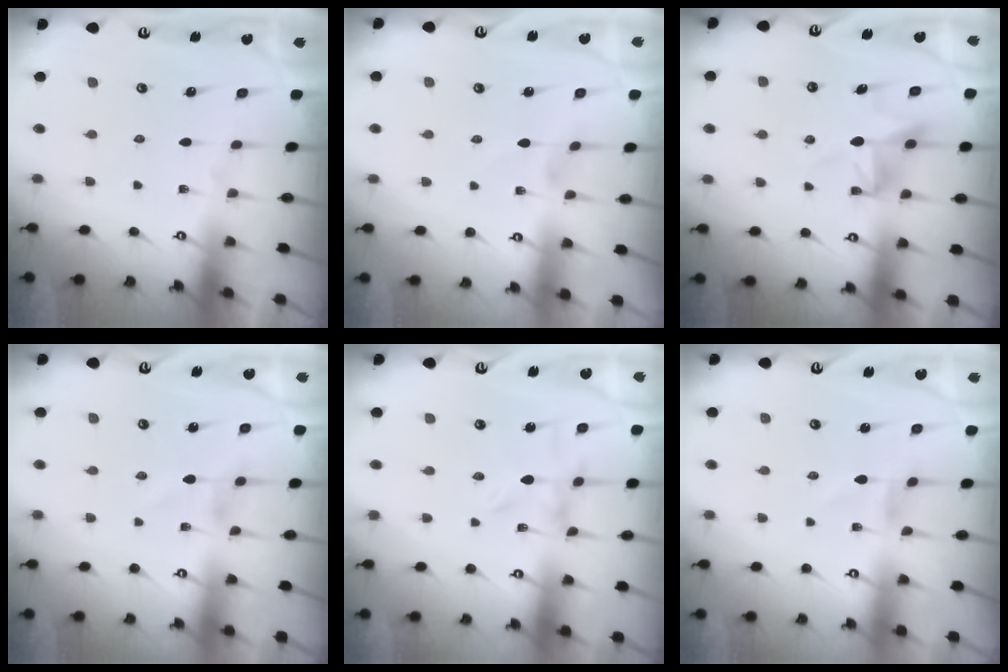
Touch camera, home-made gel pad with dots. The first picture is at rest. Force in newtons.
{"total": 1.1, "press": 1.1, "slide": 0.1}
{"total": 8.9, "press": 8.9, "slide": 0.2}
{"total": 0.6, "press": 0.5, "slide": 0.3}
{"total": 0.0}
{"total": 0.0}